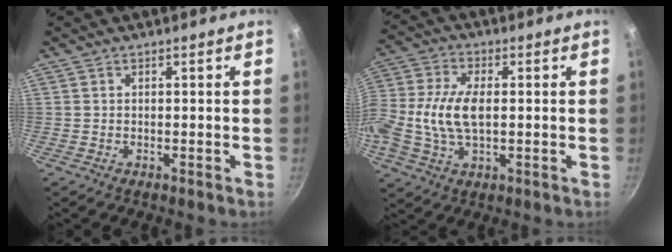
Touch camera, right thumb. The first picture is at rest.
{"total": 11.9, "force": [-0.3, 6.7, 9.8], "torque": [-0.205, 0.017, -0.016]}